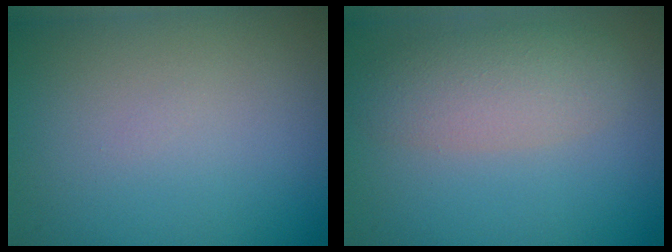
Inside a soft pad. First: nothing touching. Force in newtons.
{"total": 3.9, "press": 3.9, "slide": 0.1}